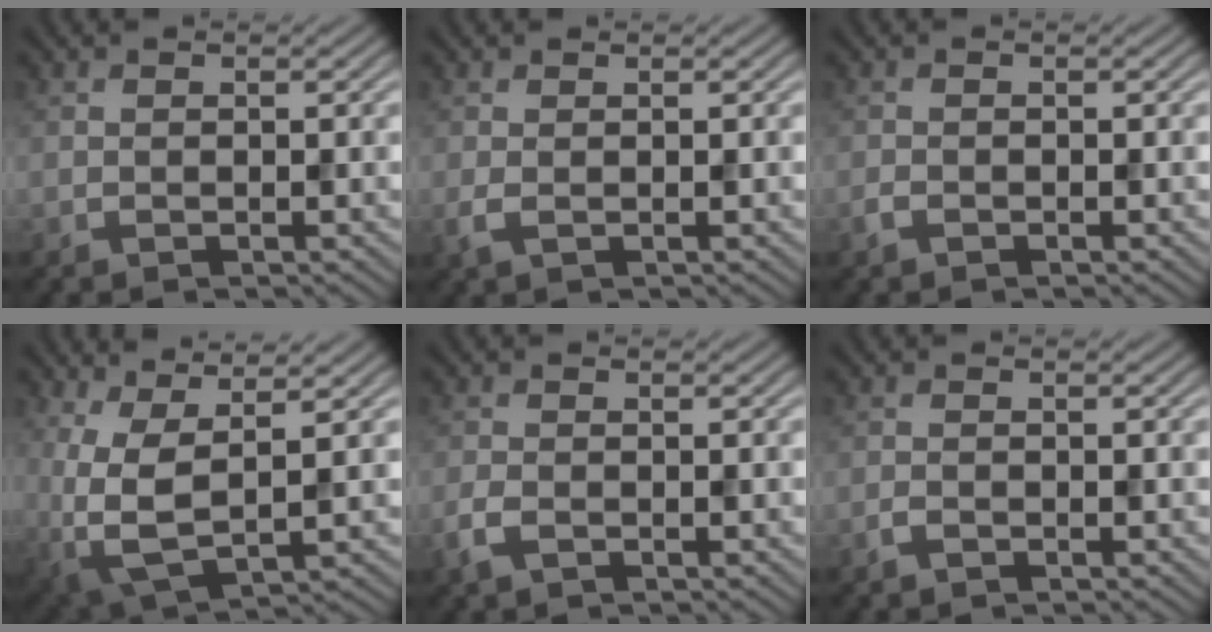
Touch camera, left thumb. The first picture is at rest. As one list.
[{"total": 1.3, "force": [0.1, 0.5, 1.1], "torque": [-0.031, 0.000, 0.001]}, {"total": 0.8, "force": [-0.5, 0.3, 0.4], "torque": [-0.009, 0.000, -0.012]}, {"total": 7.0, "force": [1.4, 2.8, 6.3], "torque": [-0.153, -0.005, 0.028]}, {"total": 2.1, "force": [-1.0, 1.0, 1.5], "torque": [-0.040, -0.006, -0.025]}, {"total": 0.8, "force": [-0.6, 0.3, 0.5], "torque": [-0.011, 0.001, -0.012]}]